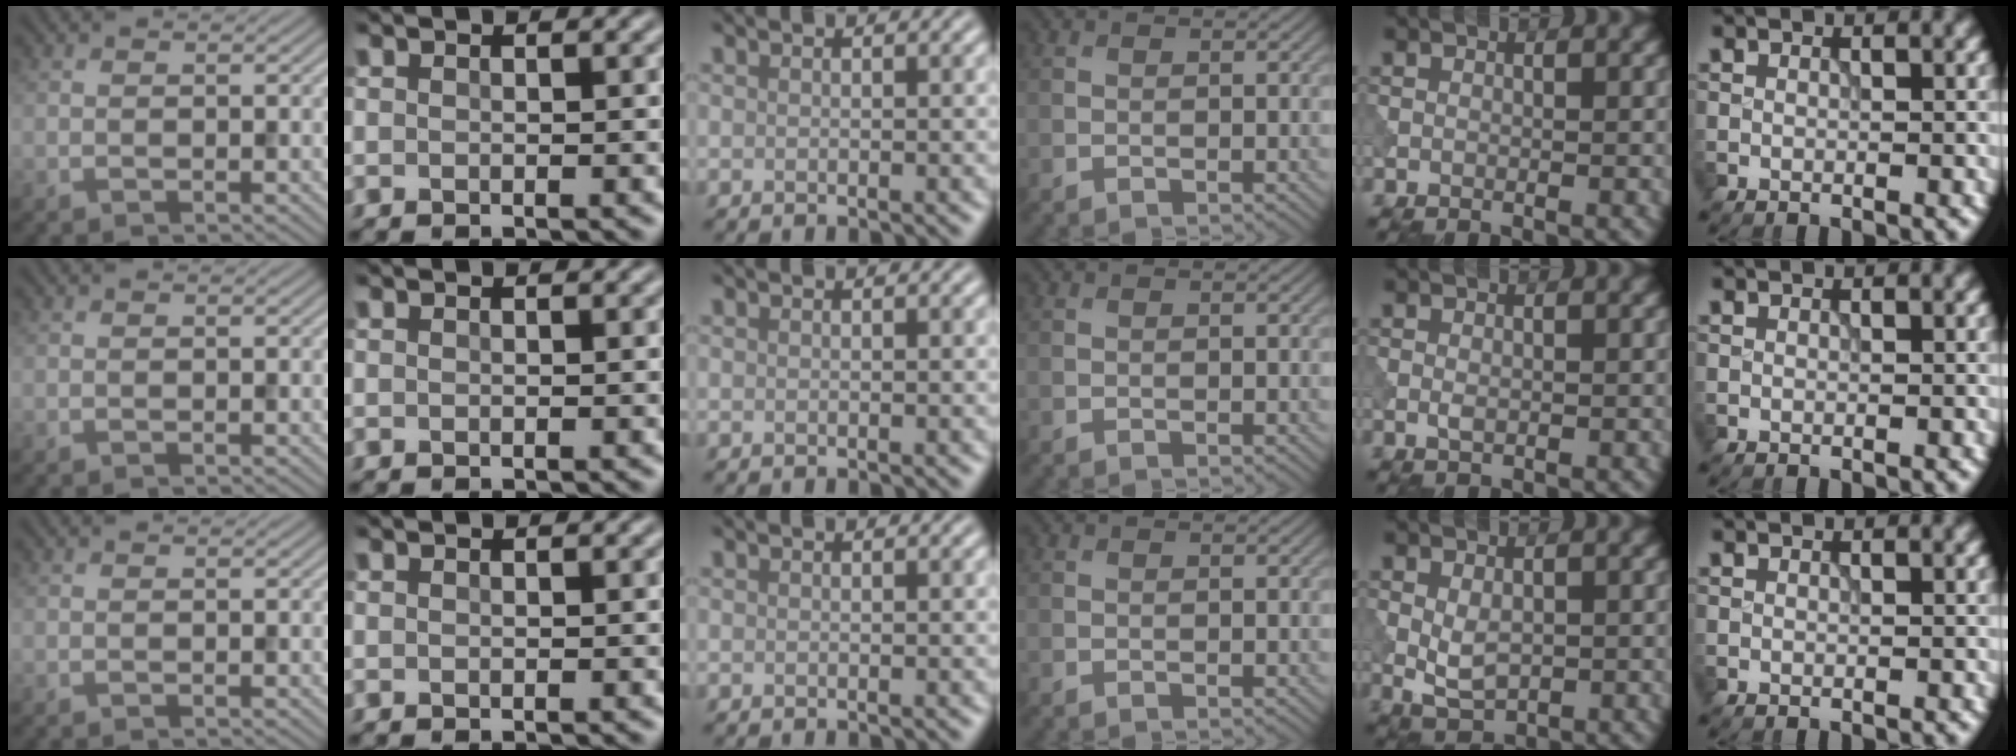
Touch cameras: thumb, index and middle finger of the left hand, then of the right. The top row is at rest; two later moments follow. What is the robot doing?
{"motion": "press", "object": "tv remote"}